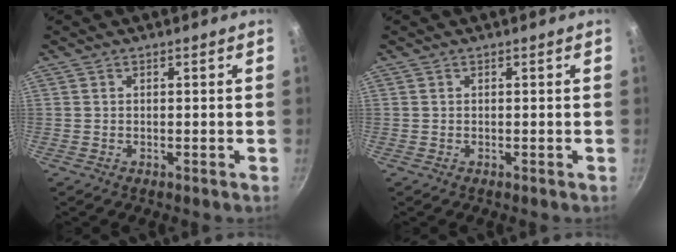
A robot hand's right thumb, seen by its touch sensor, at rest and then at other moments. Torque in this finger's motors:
{"motor_torque": [0.00, 0.00, 0.00, 0.00, 0.00]}